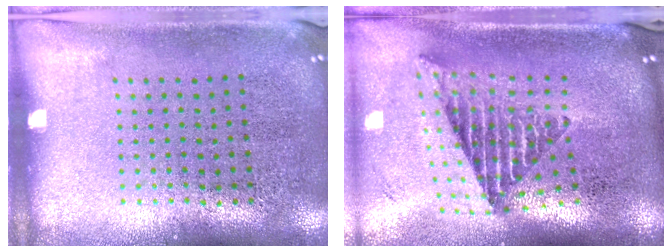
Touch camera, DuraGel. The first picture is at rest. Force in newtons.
{"total": 2.4, "press": 1.6, "slide": 1.9}